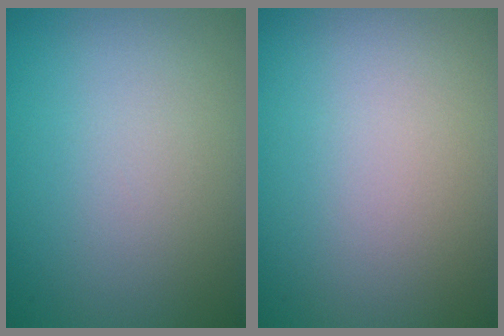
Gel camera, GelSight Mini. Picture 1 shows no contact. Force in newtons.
{"total": 0.0}